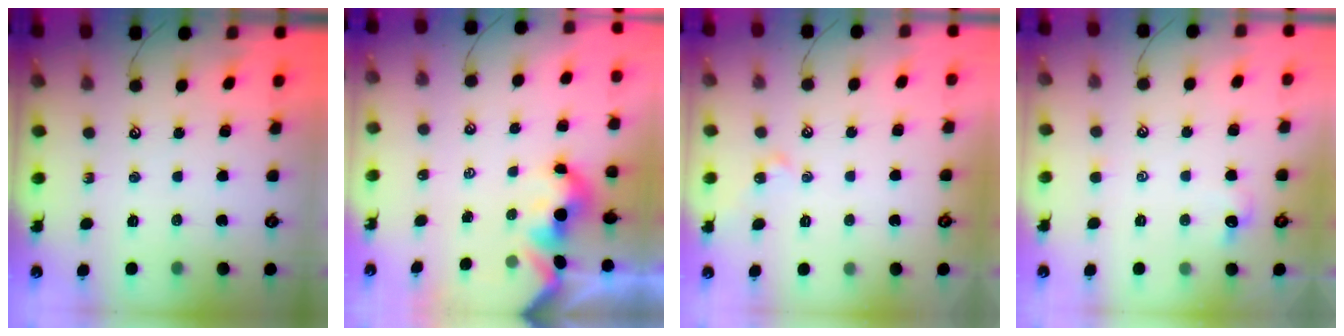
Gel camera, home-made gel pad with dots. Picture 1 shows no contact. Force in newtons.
{"total": 2.1, "press": 2.1, "slide": 0.2}
{"total": 0.0}
{"total": 1.0, "press": 0.9, "slide": 0.4}